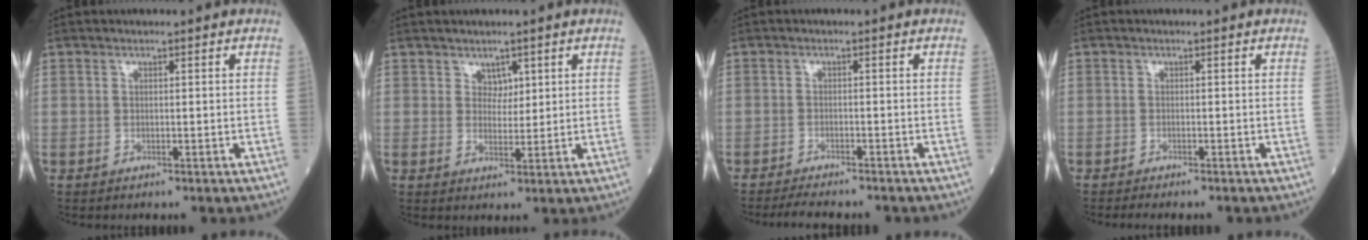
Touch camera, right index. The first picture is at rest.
{"total": 2.4, "force": [1.5, 1.5, 1.1], "torque": [-0.013, -0.001, 0.028]}
{"total": 5.9, "force": [-5.3, 0.7, 2.3], "torque": [-0.036, -0.013, -0.079]}
{"total": 3.0, "force": [-2.6, 0.4, 1.4], "torque": [-0.022, -0.006, -0.030]}